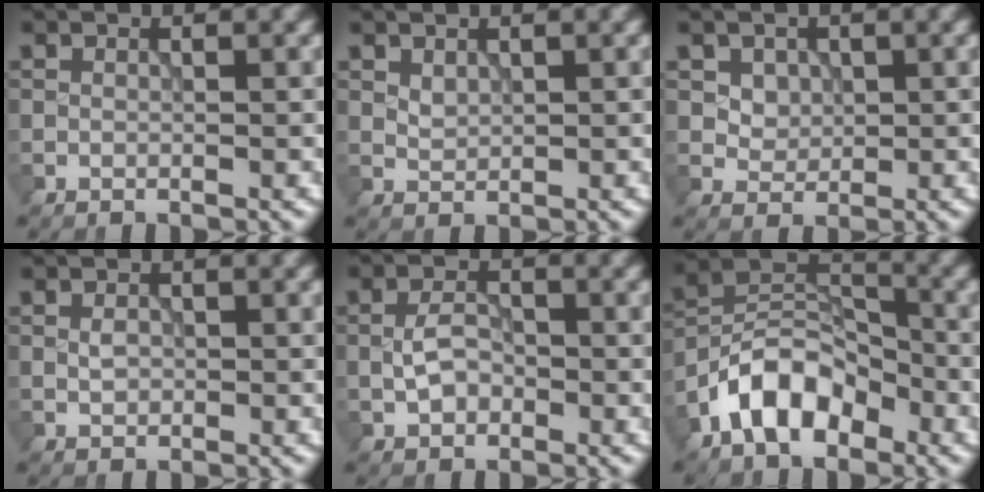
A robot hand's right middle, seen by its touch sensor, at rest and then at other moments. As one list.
[{"total": 1.1, "force": [0.6, 0.7, 0.6], "torque": [-0.014, -0.002, 0.016]}, {"total": 2.8, "force": [1.2, 2.1, 1.3], "torque": [-0.034, -0.007, 0.045]}, {"total": 1.2, "force": [0.0, 0.9, 0.8], "torque": [-0.015, 0.000, 0.000]}, {"total": 2.7, "force": [-0.6, 1.8, 1.9], "torque": [-0.040, 0.002, -0.012]}, {"total": 7.4, "force": [-4.3, 4.1, 4.3], "torque": [-0.070, 0.012, -0.091]}]